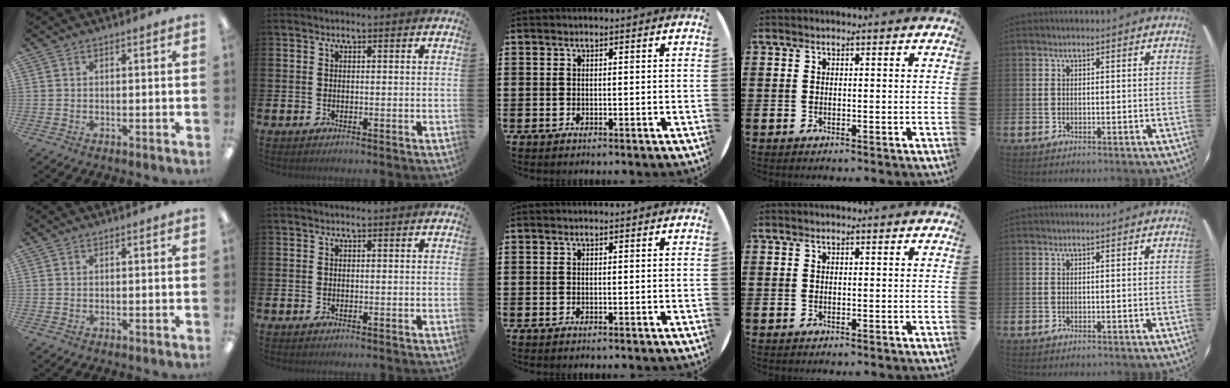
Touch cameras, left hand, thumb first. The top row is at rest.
{"thumb": {"total": 0.5, "force": [0.4, 0.0, -0.3], "torque": [0.005, 0.003, 0.007]}}